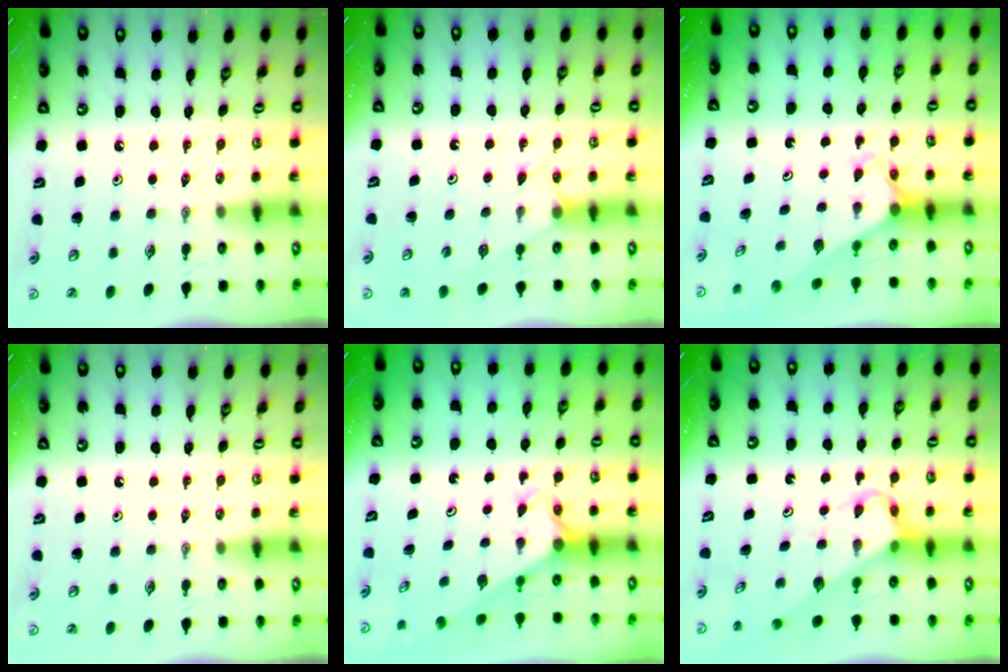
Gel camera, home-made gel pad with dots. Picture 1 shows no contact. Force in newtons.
{"total": 3.9, "press": 3.9, "slide": 0.3}
{"total": 2.3, "press": 2.3, "slide": 0.2}
{"total": 0.0}
{"total": 2.7, "press": 2.7, "slide": 0.1}
{"total": 3.9, "press": 3.9, "slide": 0.2}